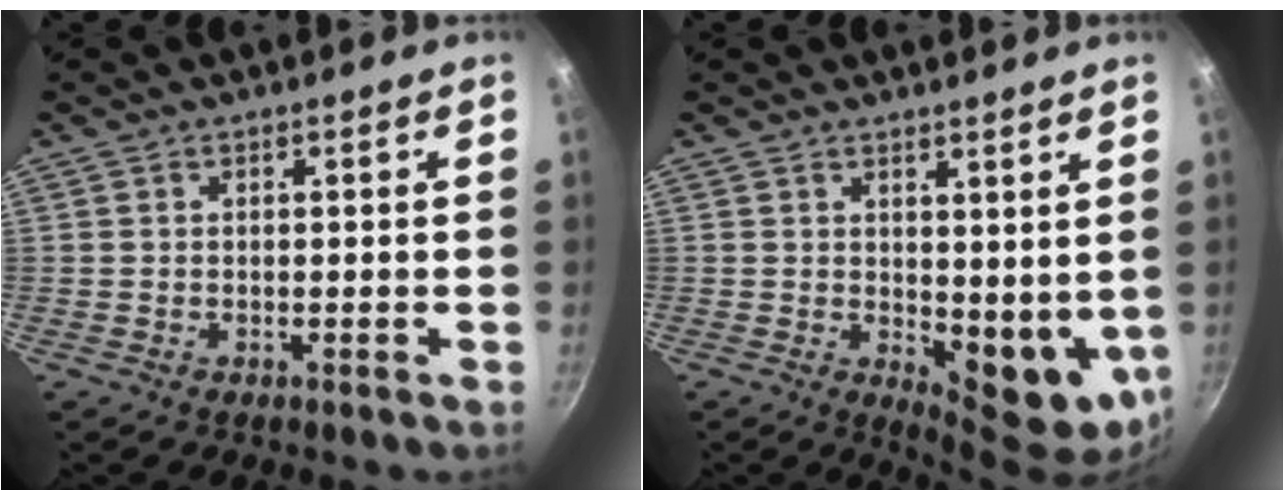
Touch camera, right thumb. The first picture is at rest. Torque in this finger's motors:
{"motor_torque": [-0.15, 0.80, 0.18, 0.23, 0.11]}